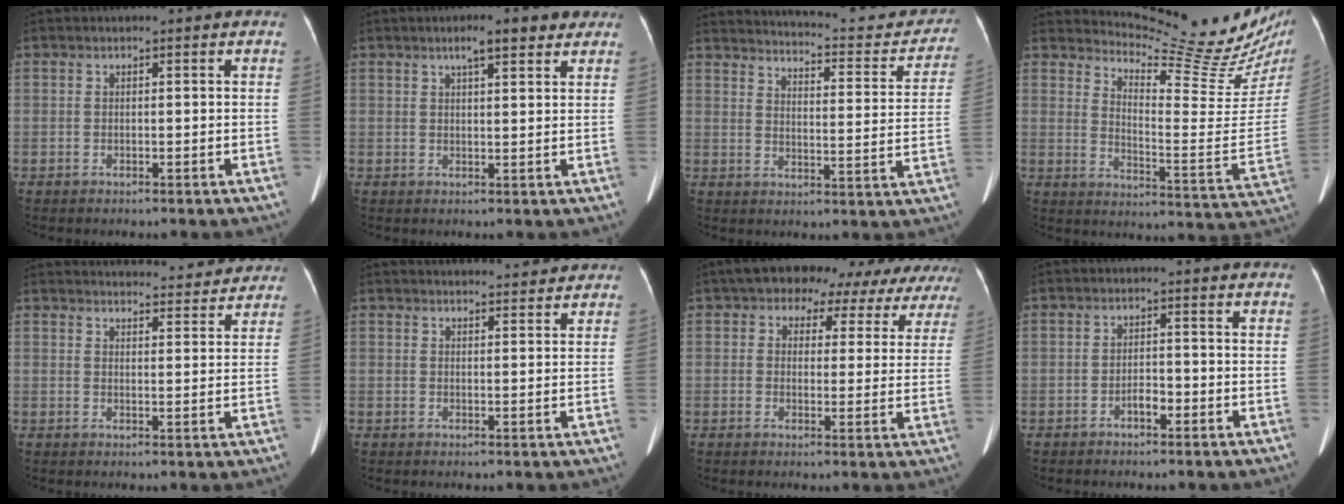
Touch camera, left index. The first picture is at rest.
{"total": 4.6, "force": [3.1, 0.9, 3.3], "torque": [-0.040, 0.008, 0.045]}
{"total": 20.0, "force": [18.2, 4.4, 7.1], "torque": [-0.076, -0.036, 0.212]}
{"total": 20.1, "force": [19.3, 0.6, 5.5], "torque": [-0.084, -0.139, 0.238]}
{"total": 18.5, "force": [17.8, 3.2, 3.7], "torque": [-0.034, -0.009, 0.213]}
{"total": 9.5, "force": [9.2, 1.2, 2.2], "torque": [-0.019, 0.006, 0.105]}
{"total": 13.9, "force": [11.9, 6.2, 3.8], "torque": [-0.011, 0.012, 0.116]}
{"total": 1.9, "force": [-1.5, 0.5, 1.1], "torque": [-0.011, -0.004, -0.023]}